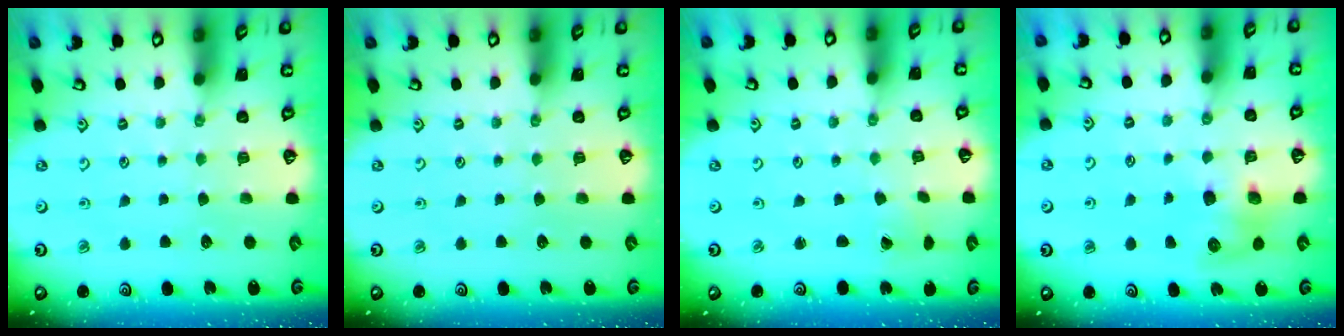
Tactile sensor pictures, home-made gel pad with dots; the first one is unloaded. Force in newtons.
{"total": 0.0}
{"total": 0.0}
{"total": 8.2, "press": 8.2, "slide": 0.8}